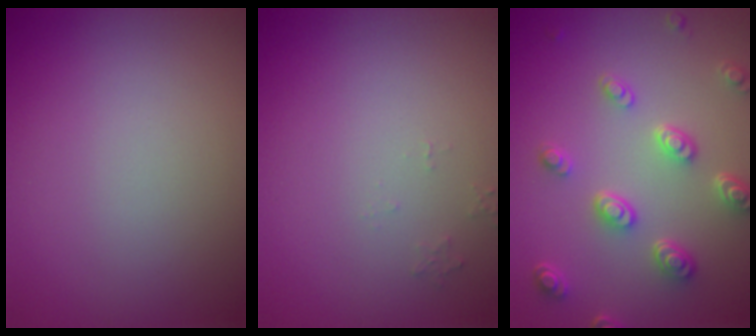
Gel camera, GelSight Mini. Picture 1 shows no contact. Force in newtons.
{"total": 0.8, "press": 0.7, "slide": 0.2}
{"total": 4.6, "press": 3.4, "slide": 3.0}